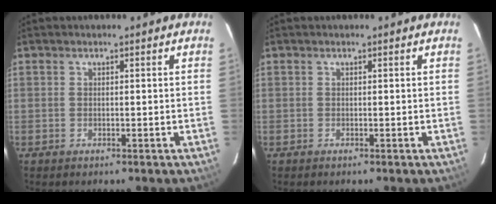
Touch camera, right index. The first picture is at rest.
{"total": 0.0}